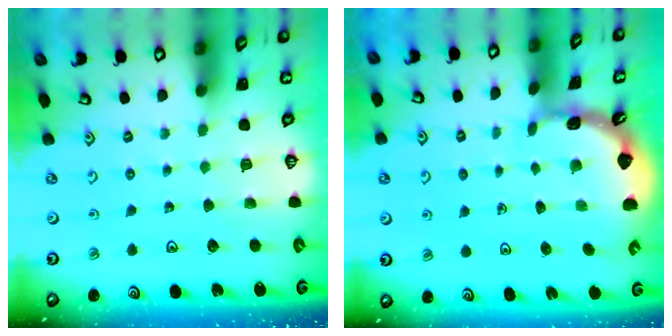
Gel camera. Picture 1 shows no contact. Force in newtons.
{"total": 1.8, "press": 1.8, "slide": 0.1}